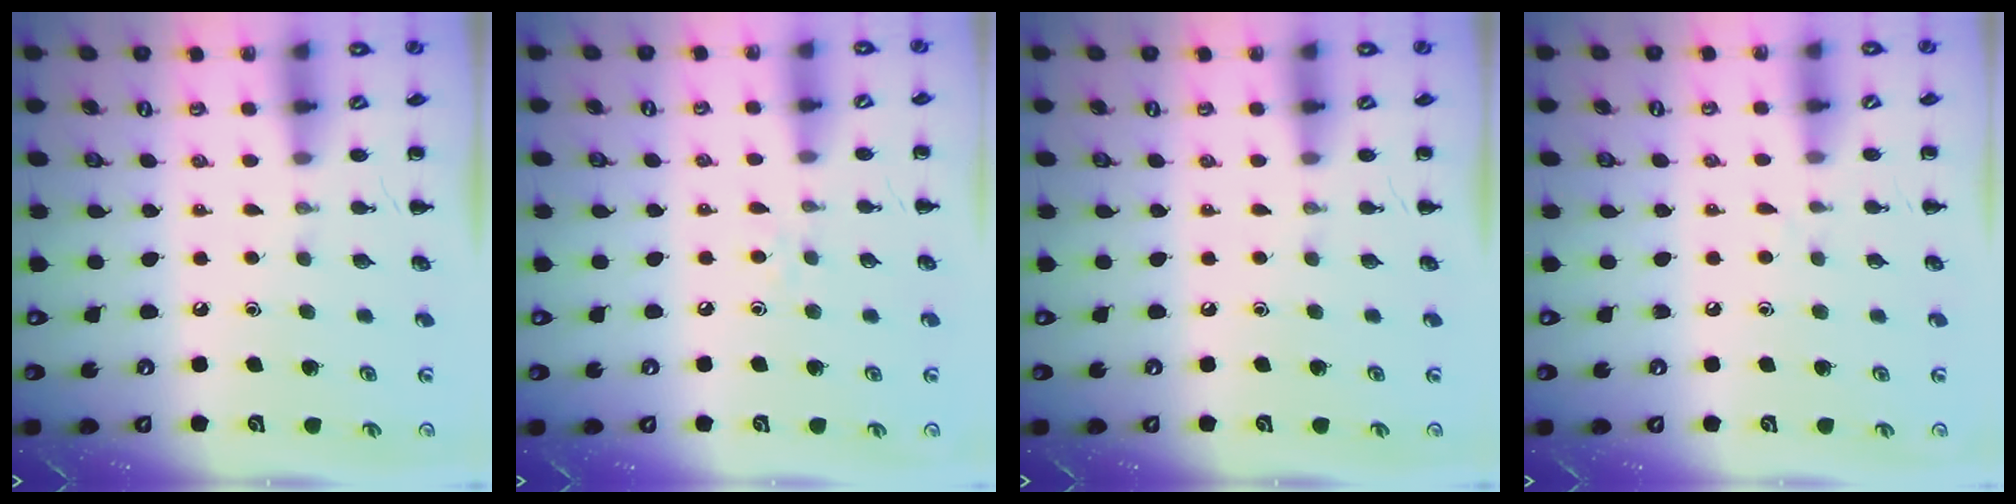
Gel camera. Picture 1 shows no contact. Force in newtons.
{"total": 3.3, "press": 3.1, "slide": 1.3}
{"total": 0.0}
{"total": 2.8, "press": 2.6, "slide": 1.0}